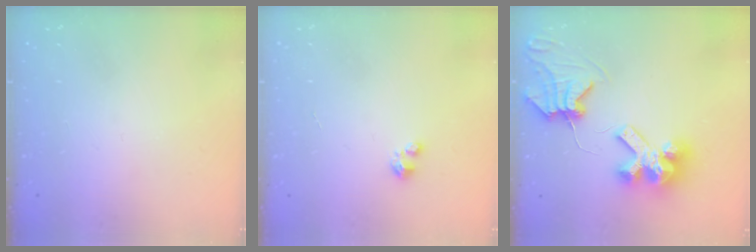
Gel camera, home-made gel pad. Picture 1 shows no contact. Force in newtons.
{"total": 1.5, "press": 1.5, "slide": 0.1}
{"total": 11.3, "press": 11.2, "slide": 1.3}